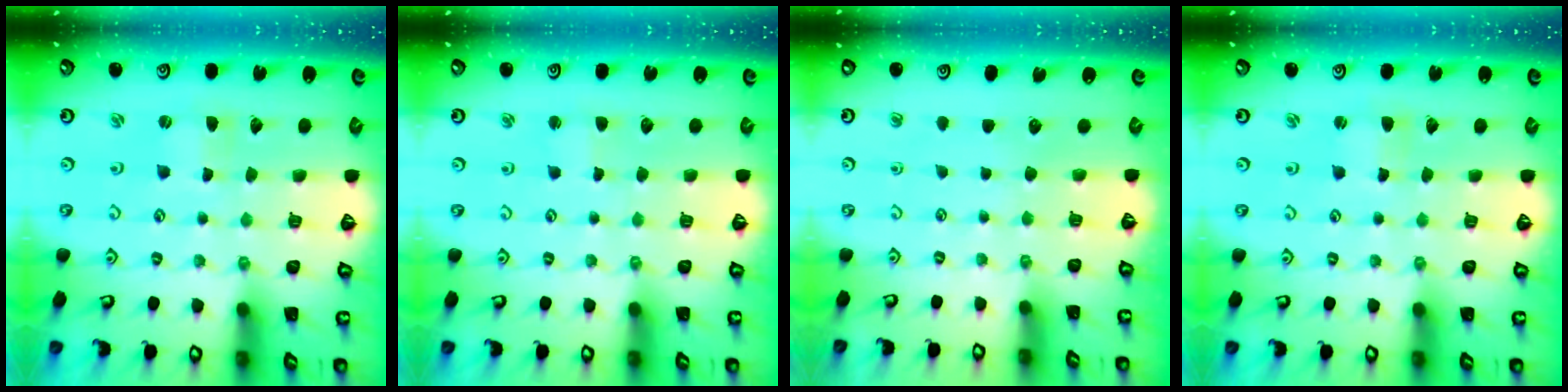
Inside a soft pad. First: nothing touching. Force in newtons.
{"total": 1.6, "press": 1.6, "slide": 0.3}
{"total": 0.0}
{"total": 1.3, "press": 1.2, "slide": 0.2}